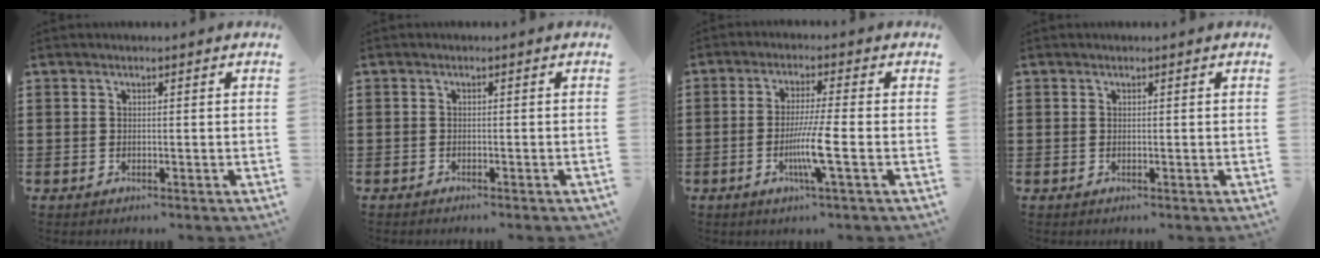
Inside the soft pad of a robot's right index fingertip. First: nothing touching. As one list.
[{"total": 0.9, "force": [-0.9, 0.1, 0.0], "torque": [-0.002, 0.001, -0.018]}, {"total": 7.2, "force": [-2.1, -0.2, 6.9], "torque": [-0.137, -0.021, -0.042]}, {"total": 0.0}]